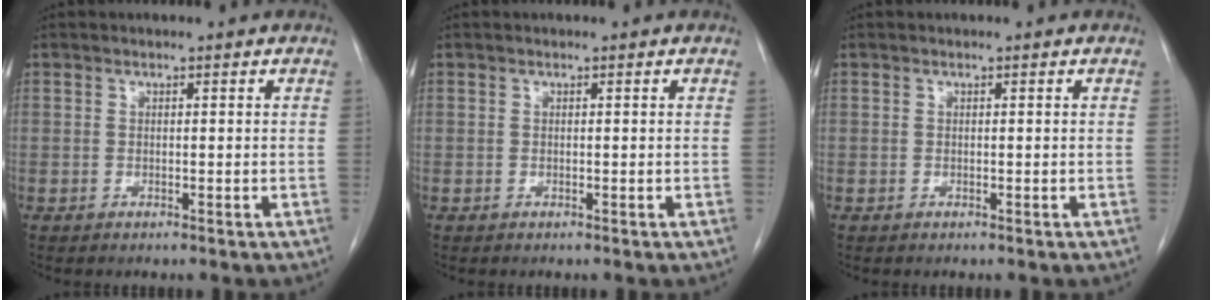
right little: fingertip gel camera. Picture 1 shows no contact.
{"total": 0.0}
{"total": 0.0}